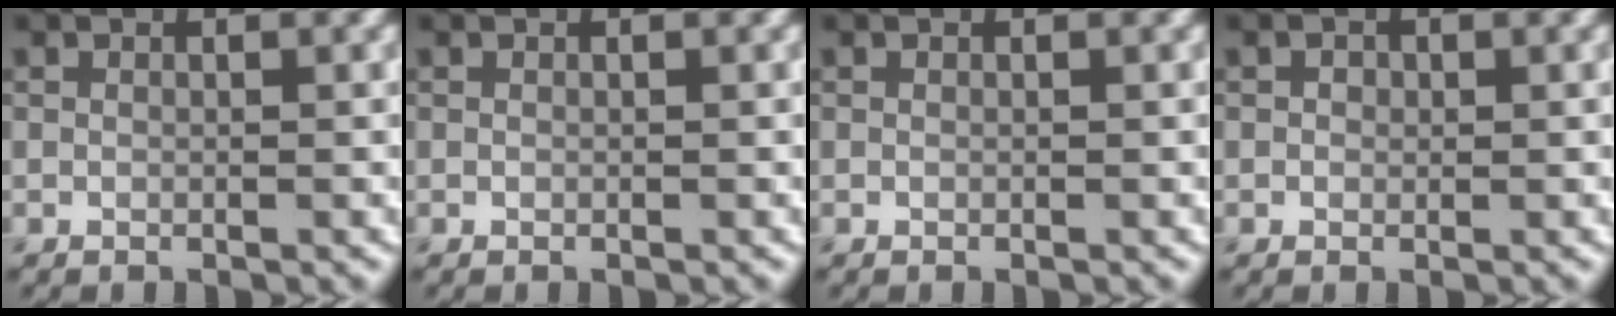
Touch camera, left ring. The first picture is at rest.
{"total": 0.0}
{"total": 0.0}
{"total": 0.7, "force": [0.2, 0.6, 0.3], "torque": [-0.004, -0.004, -0.001]}